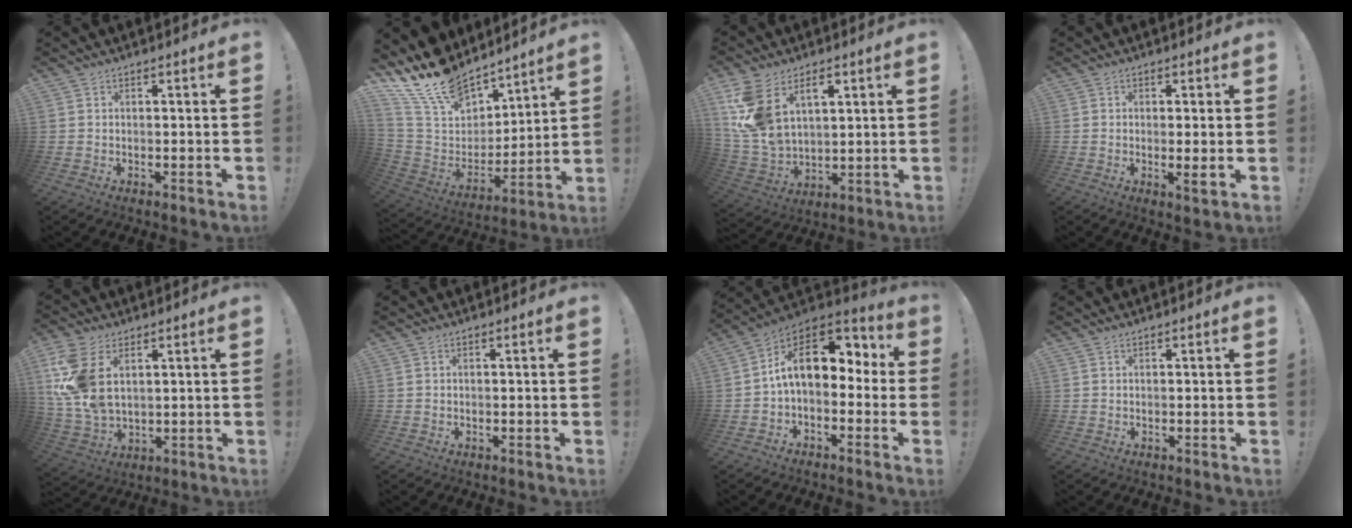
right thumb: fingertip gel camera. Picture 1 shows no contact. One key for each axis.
{"total": 19.7, "fx": 14.9, "fy": 10.1, "fz": 8.0, "tx": -0.169, "ty": -0.100, "tz": 0.283}
{"total": 14.4, "fx": 7.1, "fy": 8.7, "fz": 8.9, "tx": -0.196, "ty": -0.038, "tz": 0.135}
{"total": 3.3, "fx": -0.2, "fy": 0.1, "fz": 3.3, "tx": -0.040, "ty": -0.015, "tz": -0.004}
{"total": 14.1, "fx": 5.0, "fy": 8.3, "fz": 10.2, "tx": -0.214, "ty": -0.018, "tz": 0.098}
{"total": 0.0}
{"total": 15.4, "fx": 3.0, "fy": 9.5, "fz": 11.8, "tx": -0.175, "ty": -0.001, "tz": 0.057}
{"total": 0.0}